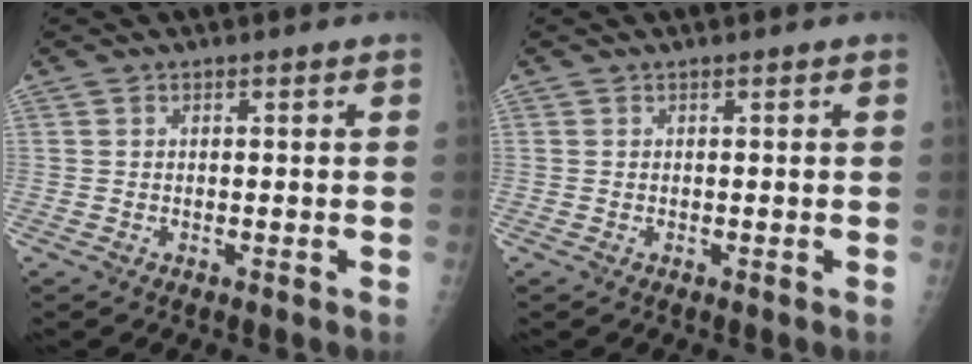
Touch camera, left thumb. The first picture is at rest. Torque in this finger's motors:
{"motor_torque": [0.35, 0.22, 0.27, 0.00, 0.01]}